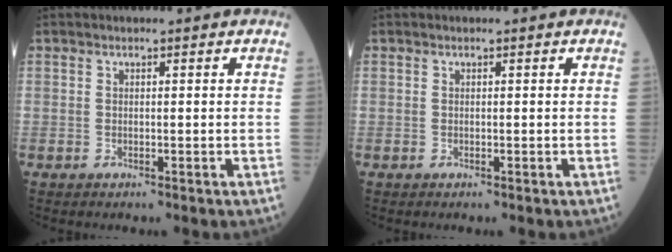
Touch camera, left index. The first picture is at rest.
{"total": 0.0}